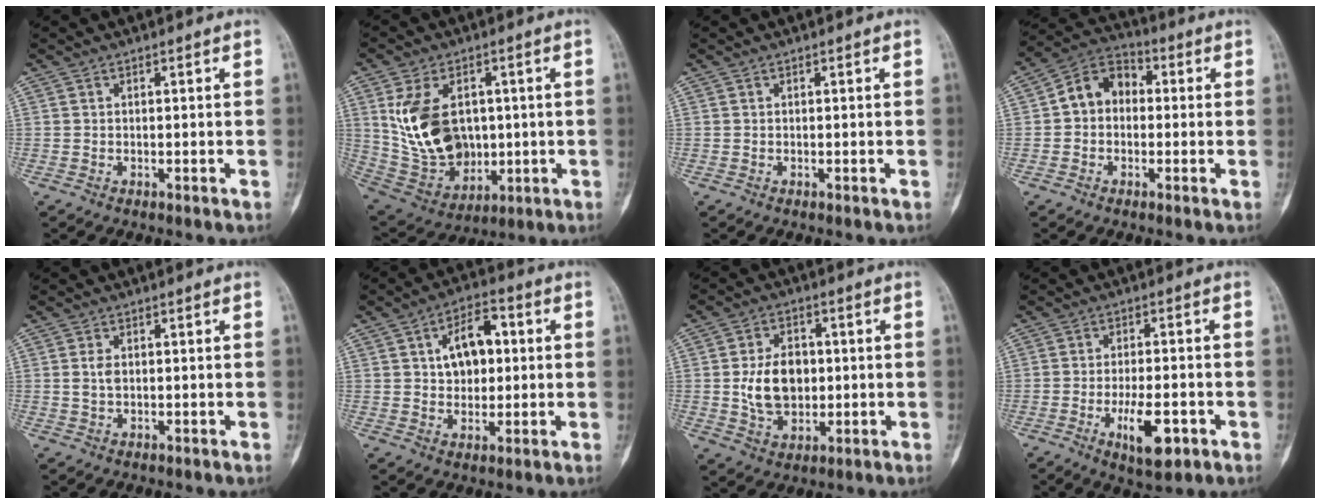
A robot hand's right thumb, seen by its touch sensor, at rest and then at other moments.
{"total": 16.1, "force": [2.3, 11.4, 11.2], "torque": [-0.176, -0.010, 0.067]}
{"total": 0.0}
{"total": 8.7, "force": [0.3, 6.8, 5.3], "torque": [-0.063, 0.032, -0.012]}
{"total": 2.1, "force": [0.2, 1.3, 1.7], "torque": [-0.033, -0.001, 0.005]}
{"total": 9.7, "force": [1.9, 6.2, 7.3], "torque": [-0.085, 0.010, 0.027]}
{"total": 10.4, "force": [0.1, 7.4, 7.3], "torque": [-0.104, 0.002, 0.007]}
{"total": 8.5, "force": [-3.3, 3.1, 7.2], "torque": [-0.117, 0.006, -0.048]}